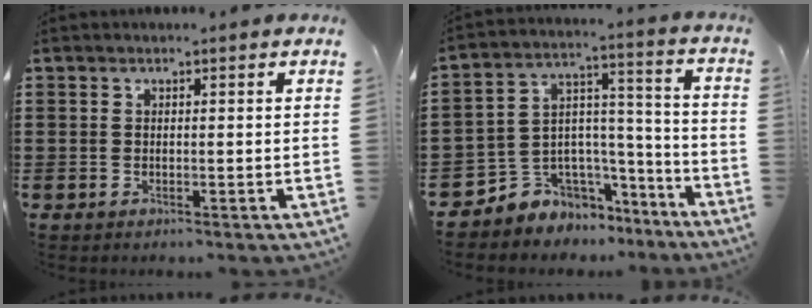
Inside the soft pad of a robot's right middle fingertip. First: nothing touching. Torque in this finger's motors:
{"motor_torque": [2.14, 0.00, 0.10, 0.03]}